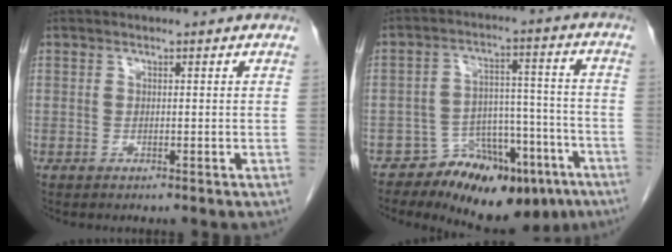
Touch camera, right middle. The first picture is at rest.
{"total": 13.7, "force": [-9.5, 6.5, 7.5], "torque": [-0.081, 0.044, -0.138]}